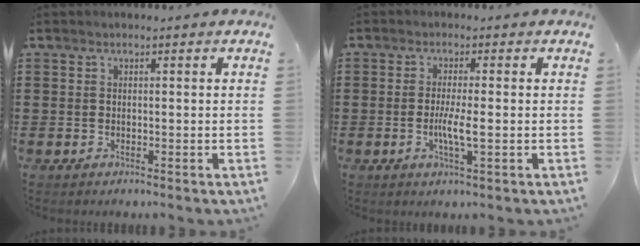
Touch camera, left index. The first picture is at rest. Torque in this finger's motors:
{"motor_torque": [0.69, 0.12, 0.13, 0.07]}